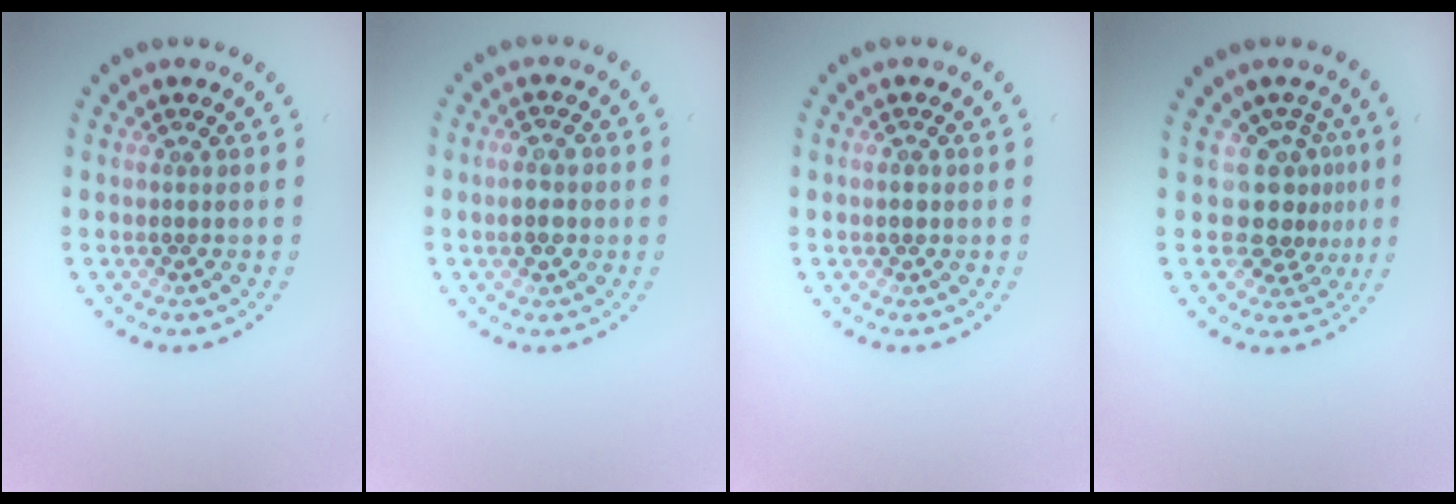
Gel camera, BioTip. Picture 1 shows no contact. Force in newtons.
{"total": 2.3, "press": 2.3, "slide": 0.3}
{"total": 1.3, "press": 1.3, "slide": 0.2}
{"total": 3.6, "press": 2.7, "slide": 2.4}